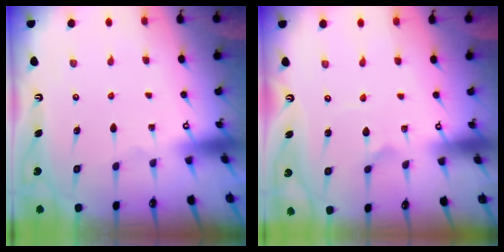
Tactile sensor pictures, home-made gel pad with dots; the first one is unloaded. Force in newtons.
{"total": 1.0, "press": 1.0, "slide": 0.0}